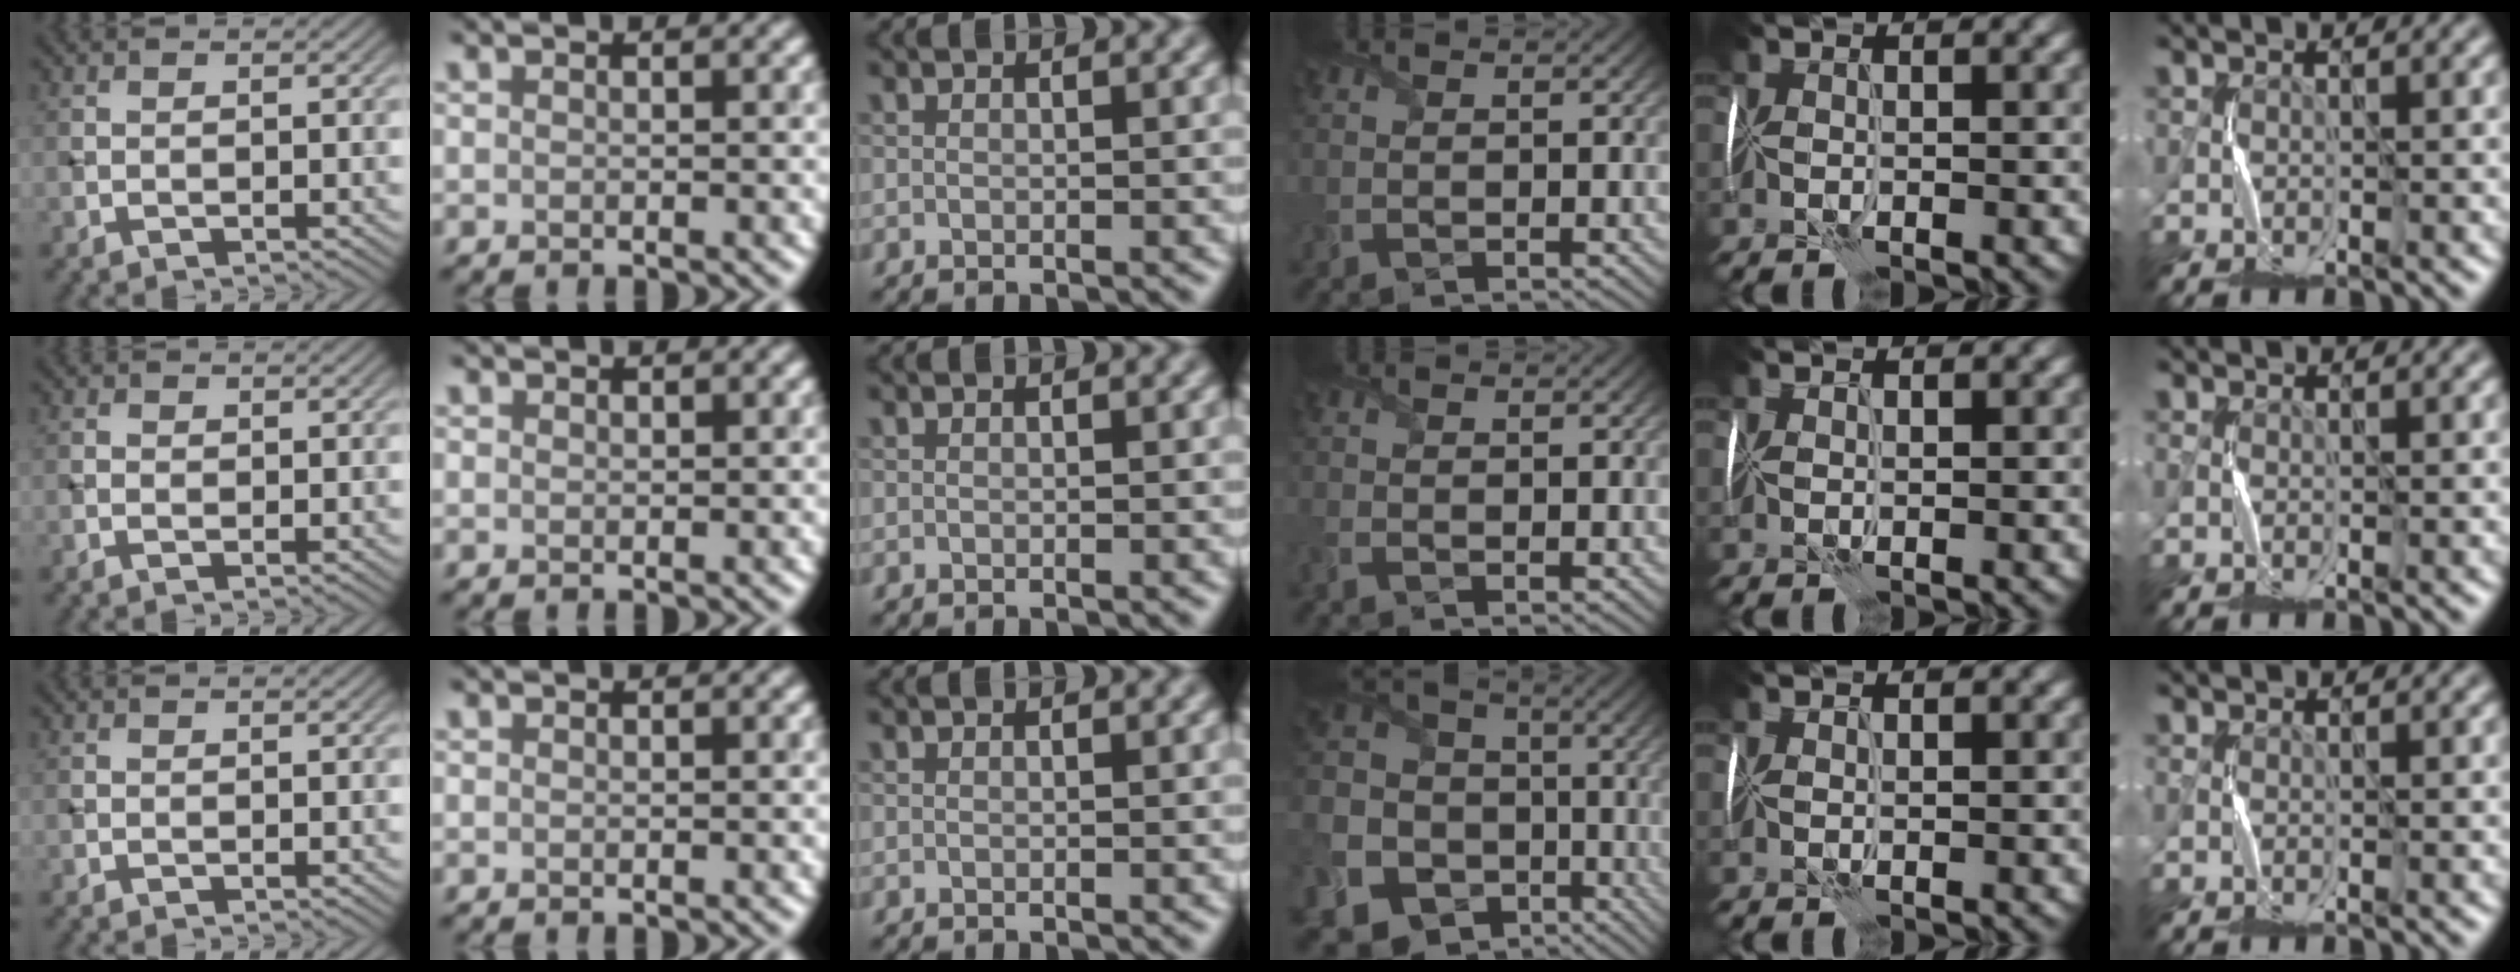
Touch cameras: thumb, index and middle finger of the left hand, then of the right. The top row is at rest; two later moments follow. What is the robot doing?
{"motion": "fold", "object": "memory foam"}